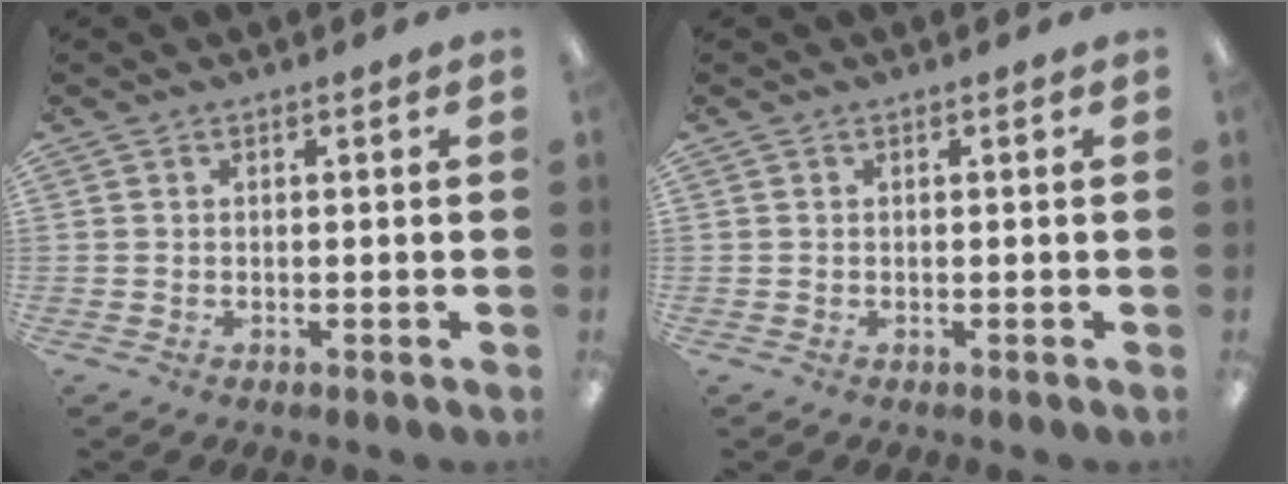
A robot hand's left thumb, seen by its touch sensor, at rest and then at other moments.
{"total": 0.0}